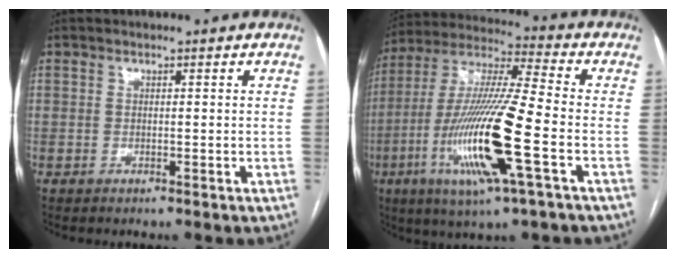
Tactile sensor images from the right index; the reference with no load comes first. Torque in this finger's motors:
{"motor_torque": [2.14, 0.00, 1.05, 0.21]}